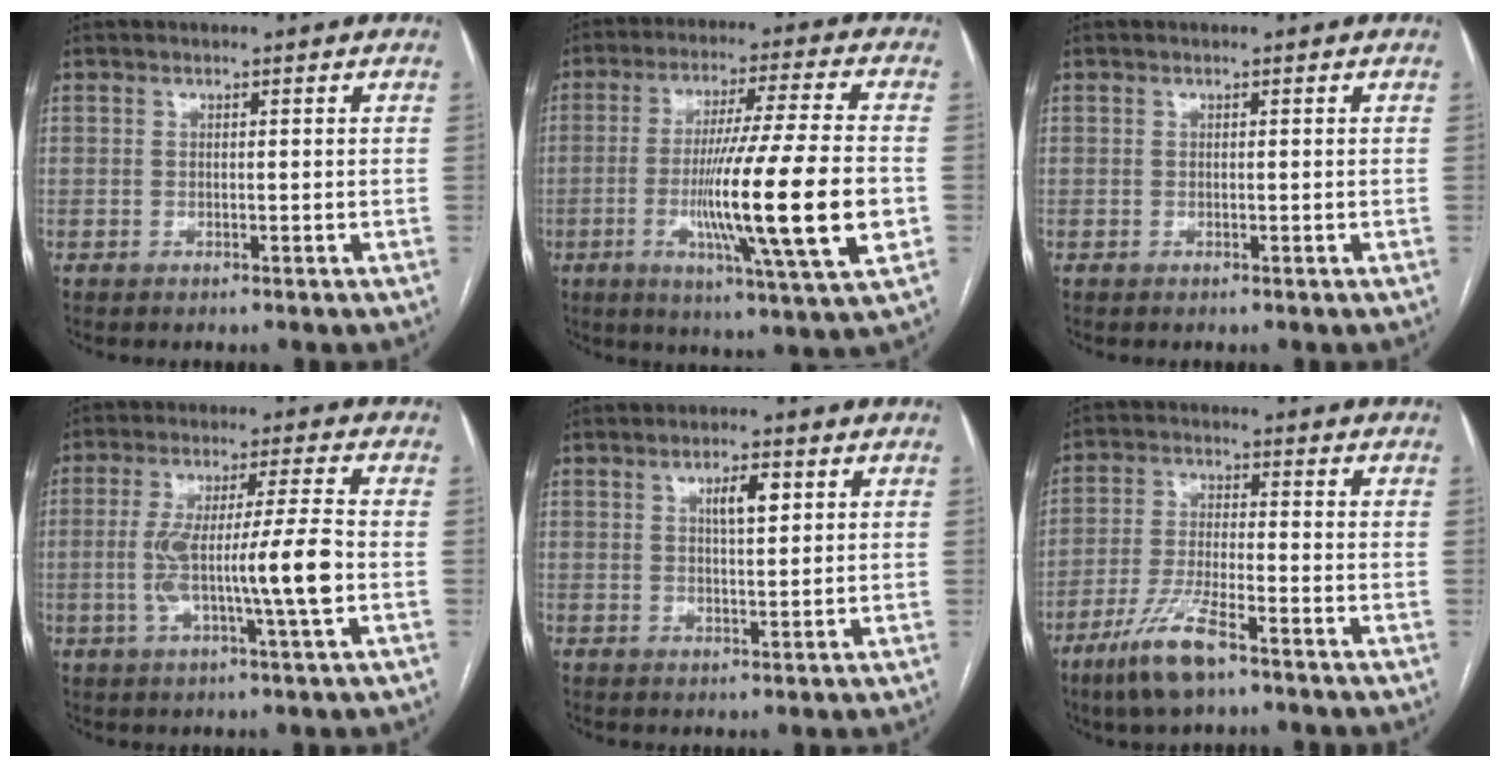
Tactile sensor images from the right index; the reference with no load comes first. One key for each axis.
{"total": 18.9, "fx": -3.8, "fy": -0.5, "fz": 18.5, "tx": -0.303, "ty": -0.017, "tz": -0.064}
{"total": 0.0}
{"total": 11.3, "fx": -1.9, "fy": -0.3, "fz": 11.1, "tx": -0.206, "ty": 0.004, "tz": -0.035}
{"total": 4.0, "fx": 1.6, "fy": 1.0, "fz": 3.5, "tx": -0.060, "ty": 0.002, "tz": 0.027}
{"total": 8.9, "fx": -5.9, "fy": 1.2, "fz": 6.6, "tx": -0.138, "ty": -0.019, "tz": -0.112}